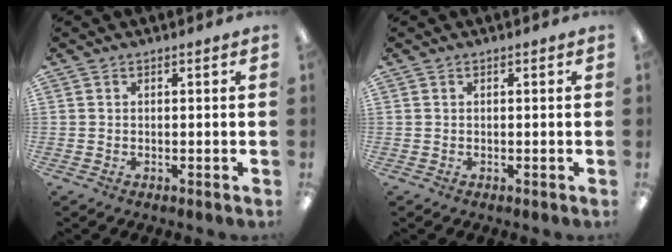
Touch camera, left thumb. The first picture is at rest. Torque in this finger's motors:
{"motor_torque": [-0.04, 0.04, 0.08, -0.05, 0.00]}